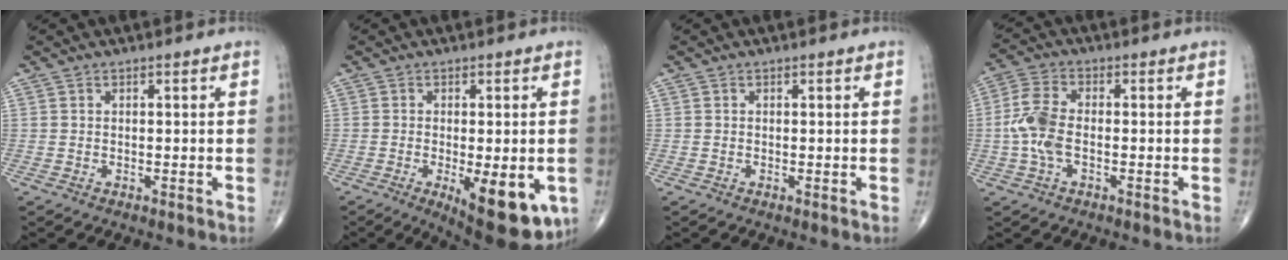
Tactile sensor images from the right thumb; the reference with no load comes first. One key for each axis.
{"total": 13.6, "fx": -4.5, "fy": 5.1, "fz": 11.8, "tx": -0.134, "ty": -0.014, "tz": -0.051}
{"total": 0.0}
{"total": 7.3, "fx": -1.1, "fy": 3.7, "fz": 6.2, "tx": -0.153, "ty": 0.018, "tz": -0.026}